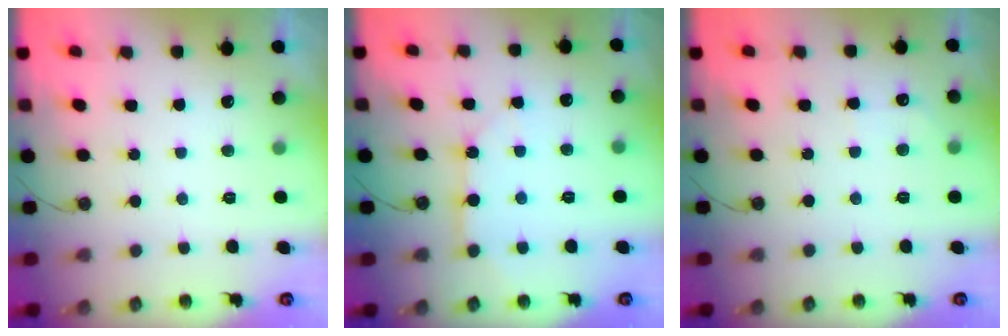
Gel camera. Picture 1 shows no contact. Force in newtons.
{"total": 9.3, "press": 9.2, "slide": 0.7}
{"total": 3.9, "press": 3.8, "slide": 0.6}